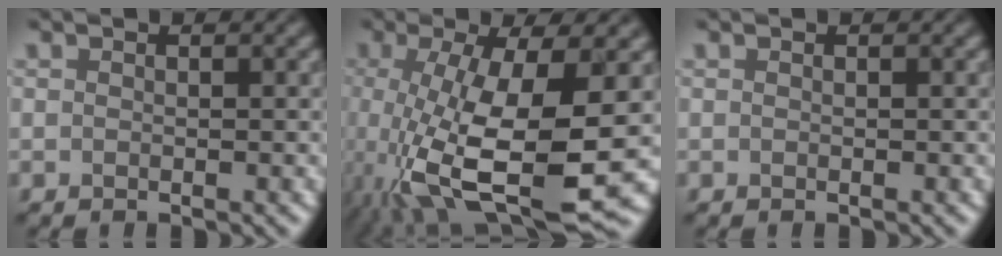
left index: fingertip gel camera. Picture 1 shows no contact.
{"total": 12.3, "force": [-3.3, 3.7, 11.3], "torque": [-0.232, -0.030, -0.051]}
{"total": 0.0}